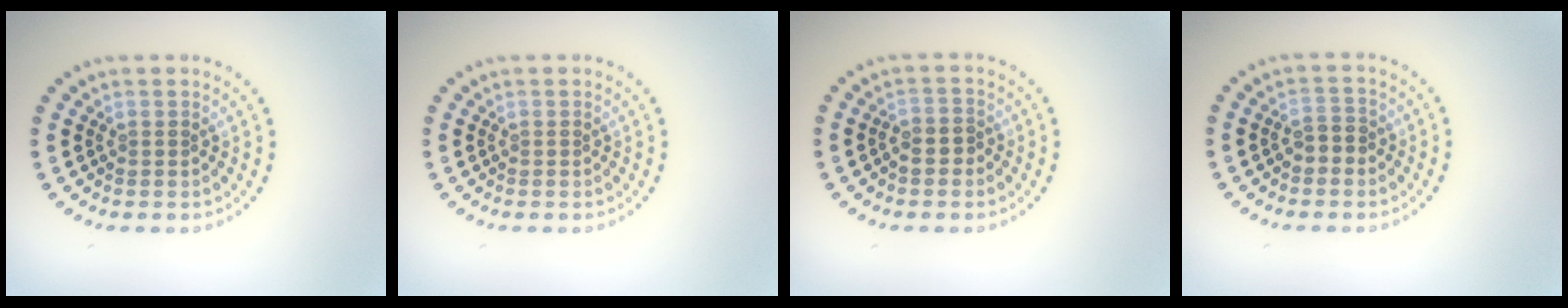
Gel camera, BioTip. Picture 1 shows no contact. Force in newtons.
{"total": 0.0}
{"total": 1.4, "press": 1.2, "slide": 0.6}
{"total": 1.9, "press": 1.8, "slide": 0.6}